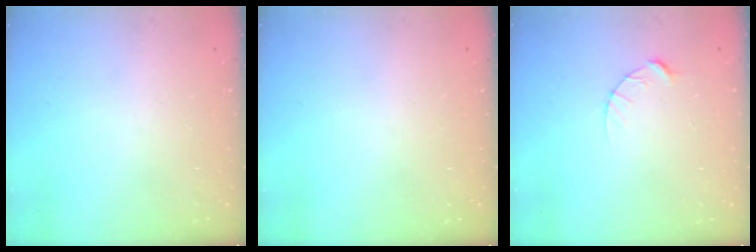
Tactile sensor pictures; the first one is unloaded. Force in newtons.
{"total": 0.0}
{"total": 4.7, "press": 4.7, "slide": 0.6}